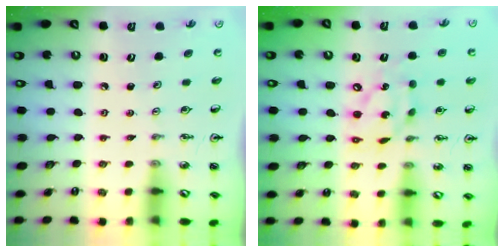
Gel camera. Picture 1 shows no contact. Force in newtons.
{"total": 13.0, "press": 13.0, "slide": 1.2}